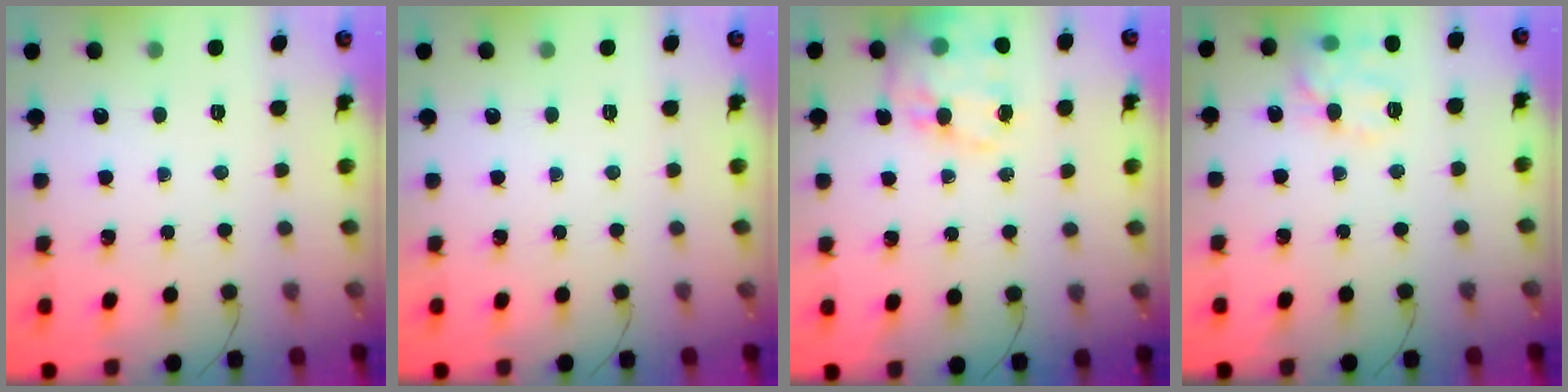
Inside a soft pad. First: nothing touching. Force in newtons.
{"total": 0.0}
{"total": 16.8, "press": 16.4, "slide": 3.8}
{"total": 11.2, "press": 11.2, "slide": 0.5}